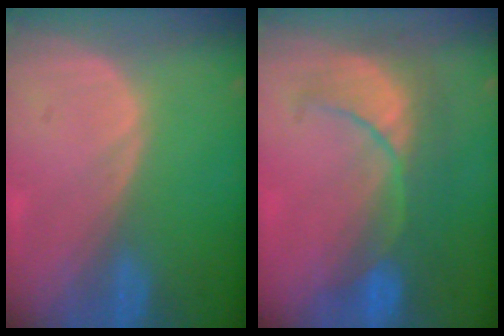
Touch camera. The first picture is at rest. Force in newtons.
{"total": 8.4, "press": 8.3, "slide": 1.3}